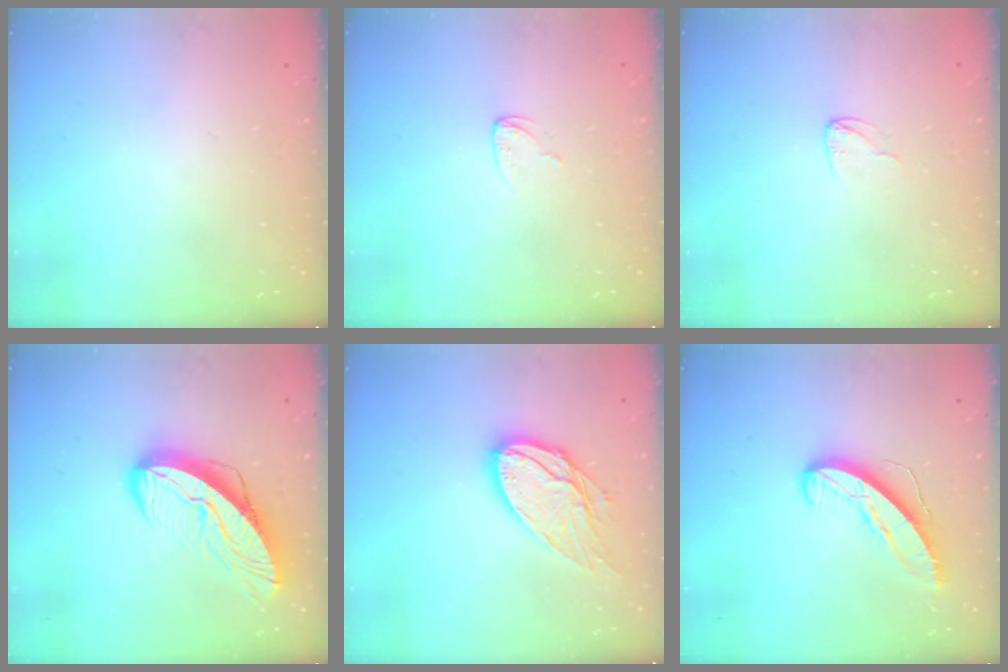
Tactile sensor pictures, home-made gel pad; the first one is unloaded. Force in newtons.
{"total": 3.0, "press": 3.0, "slide": 0.3}
{"total": 3.6, "press": 3.6, "slide": 0.3}
{"total": 11.9, "press": 11.8, "slide": 1.3}
{"total": 14.2, "press": 14.1, "slide": 1.1}
{"total": 9.1, "press": 9.0, "slide": 0.6}